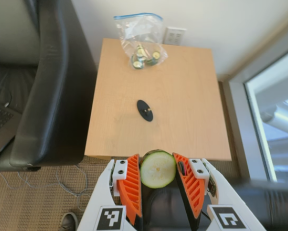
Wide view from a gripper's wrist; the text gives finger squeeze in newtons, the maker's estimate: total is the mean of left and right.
{"total": 10.2, "left": 10.4, "right": 10.0}